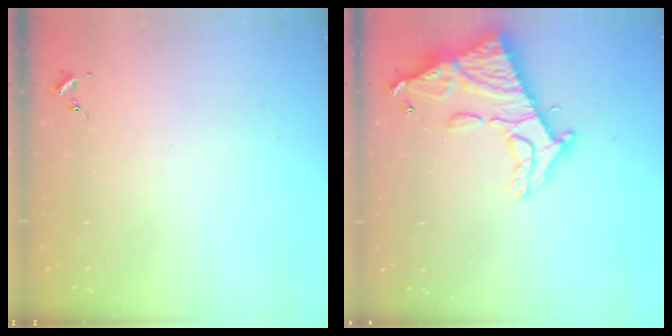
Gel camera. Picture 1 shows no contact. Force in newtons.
{"total": 16.7, "press": 16.6, "slide": 1.7}